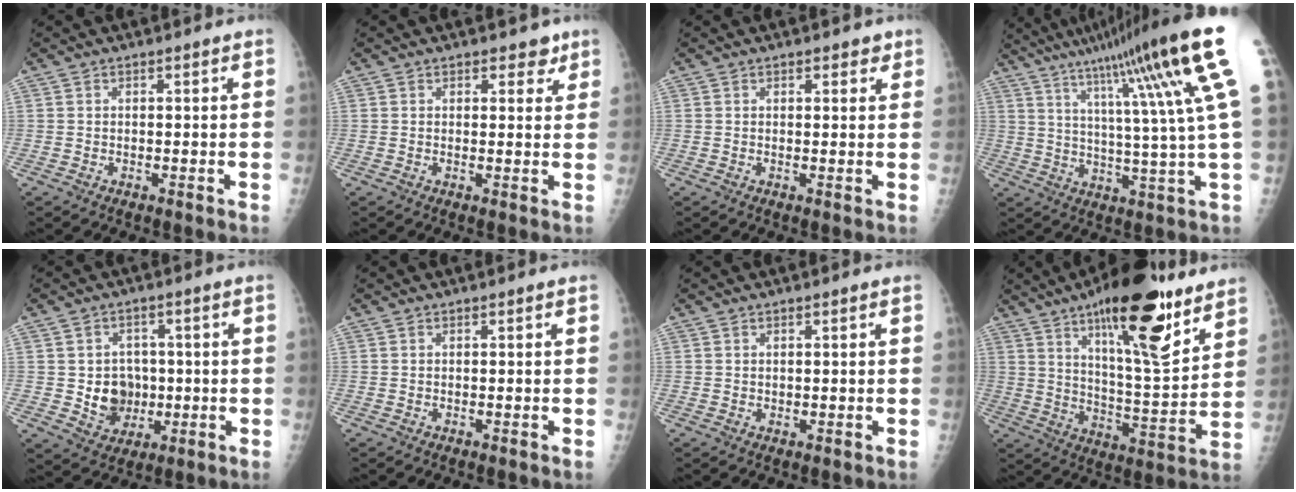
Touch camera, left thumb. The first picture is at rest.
{"total": 3.1, "force": [2.0, 1.7, 1.7], "torque": [0.000, -0.008, 0.023]}
{"total": 2.3, "force": [1.5, 1.1, 1.5], "torque": [-0.008, -0.005, 0.016]}
{"total": 23.0, "force": [11.2, 0.8, 20.1], "torque": [-0.300, -0.016, 0.160]}
{"total": 8.1, "force": [-0.4, 7.0, 4.0], "torque": [-0.023, 0.004, 0.004]}
{"total": 0.0}
{"total": 0.8, "force": [0.4, 0.4, 0.5], "torque": [-0.004, -0.003, 0.009]}
{"total": 21.9, "force": [13.3, 6.1, 16.4], "torque": [-0.227, -0.067, 0.211]}